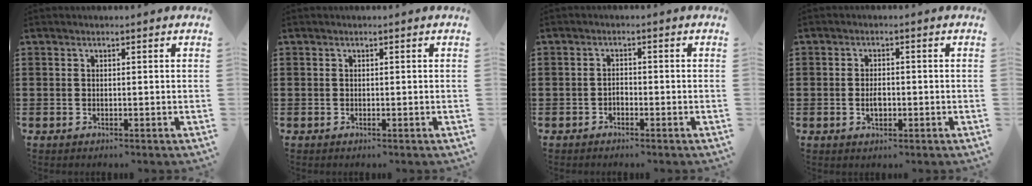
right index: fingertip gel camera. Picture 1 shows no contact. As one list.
[{"total": 0.0}, {"total": 1.1, "force": [-0.8, 0.6, 0.5], "torque": [-0.012, 0.000, -0.017]}, {"total": 2.5, "force": [-0.4, 1.3, 2.0], "torque": [-0.038, 0.003, -0.007]}]